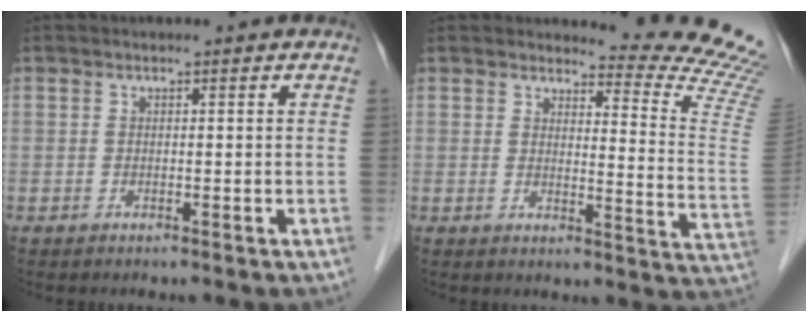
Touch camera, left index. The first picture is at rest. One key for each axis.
{"total": 12.1, "fx": 11.8, "fy": -2.1, "fz": 1.0, "tx": -0.013, "ty": -0.136, "tz": 0.117}